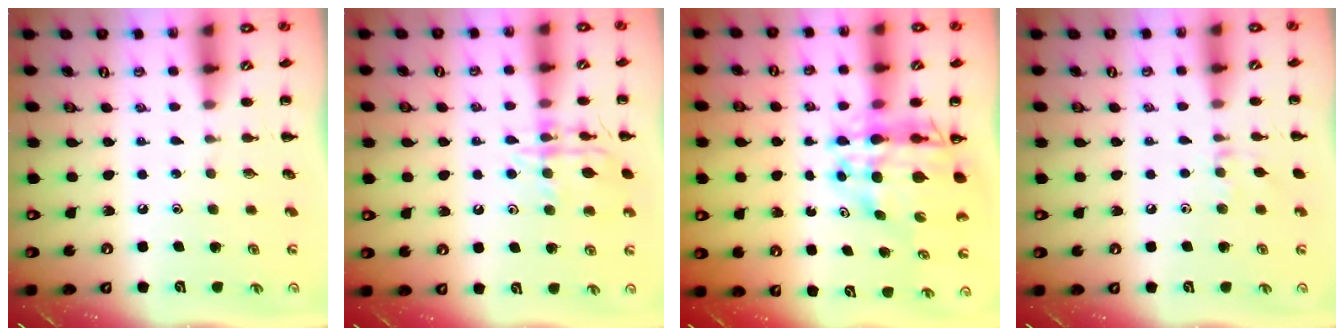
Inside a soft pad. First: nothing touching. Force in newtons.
{"total": 13.5, "press": 13.5, "slide": 0.8}
{"total": 13.3, "press": 12.7, "slide": 4.0}
{"total": 7.0, "press": 6.9, "slide": 1.3}